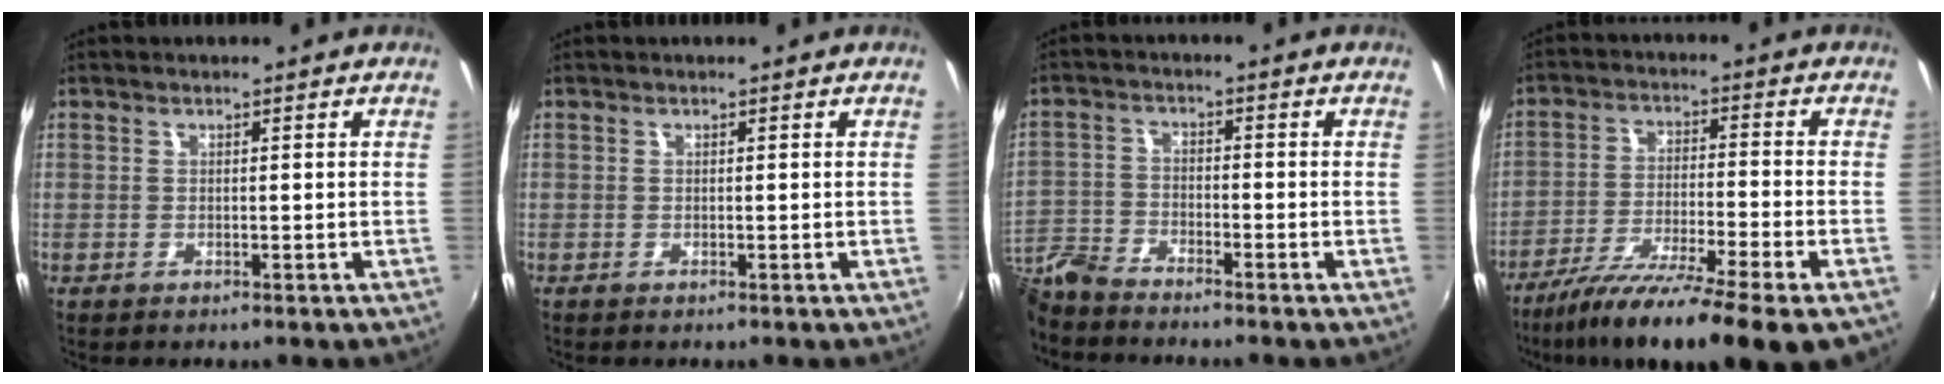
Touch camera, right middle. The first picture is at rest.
{"total": 0.0}
{"total": 7.9, "force": [-7.3, 1.9, 2.4], "torque": [-0.065, -0.004, -0.156]}
{"total": 16.4, "force": [-12.0, 0.5, 11.3], "torque": [-0.206, -0.044, -0.198]}